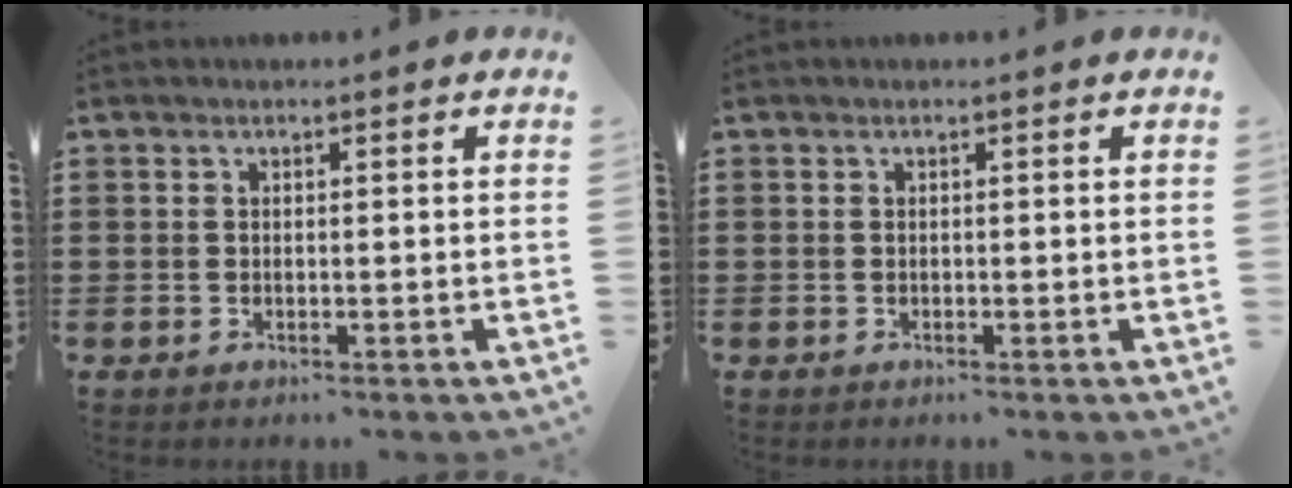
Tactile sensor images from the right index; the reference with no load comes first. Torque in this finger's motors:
{"motor_torque": [-0.22, 0.24, 0.00, 0.00]}